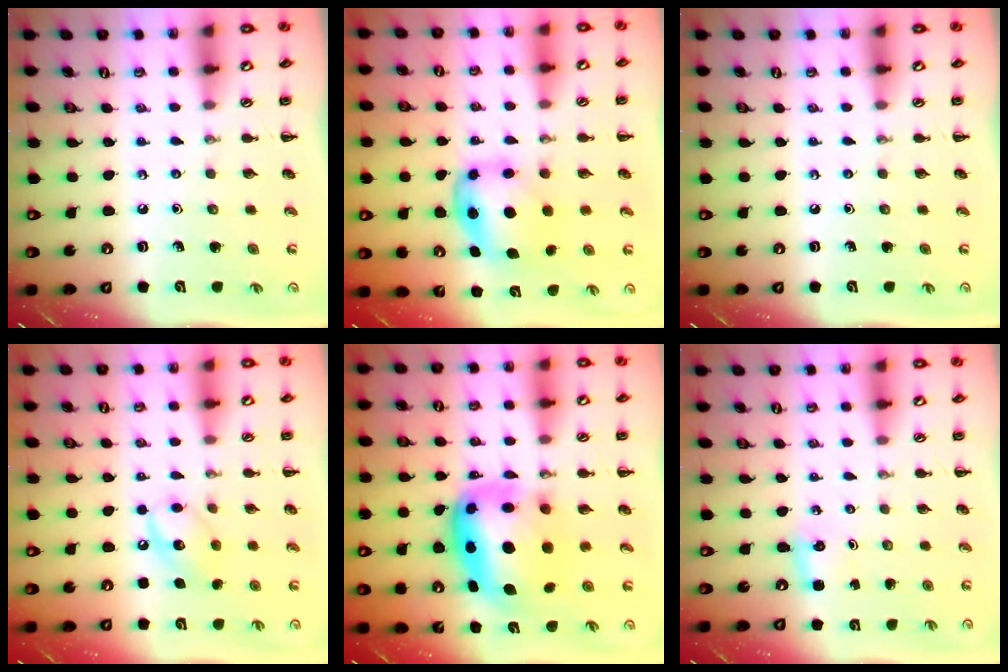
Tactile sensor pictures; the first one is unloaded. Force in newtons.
{"total": 5.9, "press": 5.9, "slide": 0.9}
{"total": 0.0}
{"total": 10.6, "press": 10.6, "slide": 1.3}
{"total": 13.7, "press": 13.3, "slide": 3.3}
{"total": 2.8, "press": 2.6, "slide": 0.9}